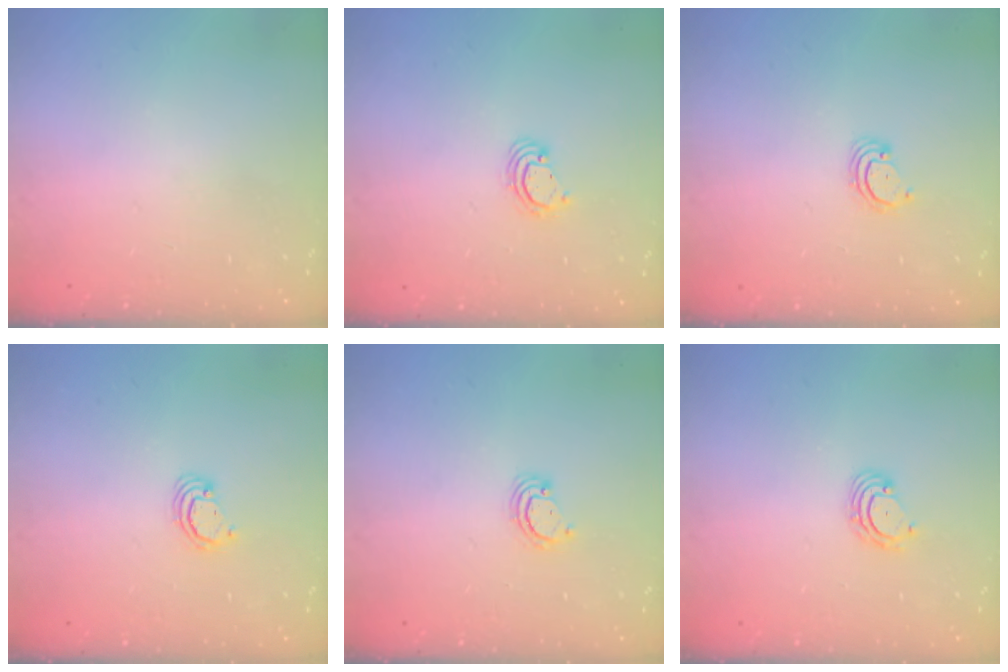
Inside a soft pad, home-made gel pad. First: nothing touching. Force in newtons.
{"total": 2.2, "press": 2.2, "slide": 0.2}
{"total": 2.8, "press": 2.8, "slide": 0.2}
{"total": 2.3, "press": 2.3, "slide": 0.2}
{"total": 2.6, "press": 2.6, "slide": 0.3}
{"total": 2.8, "press": 2.8, "slide": 0.3}